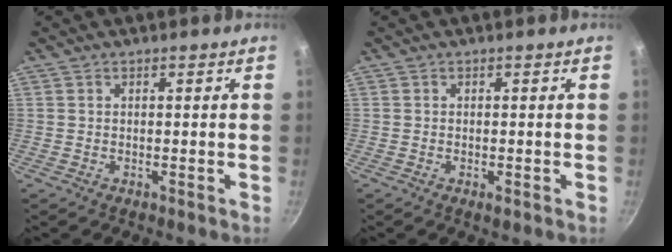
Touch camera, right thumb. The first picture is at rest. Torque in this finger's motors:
{"motor_torque": [-0.31, 0.02, -0.30, -0.06, -0.09]}